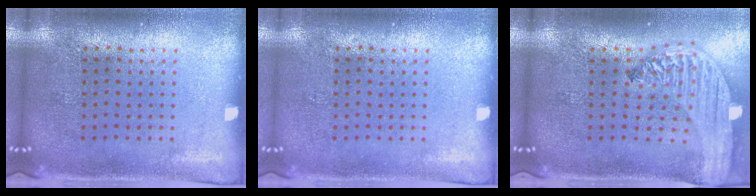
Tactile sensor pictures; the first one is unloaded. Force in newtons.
{"total": 0.0}
{"total": 3.2, "press": 2.5, "slide": 2.0}